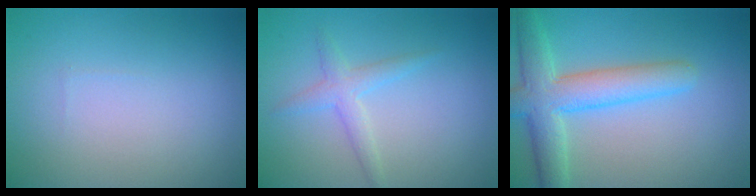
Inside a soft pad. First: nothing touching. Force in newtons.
{"total": 1.9, "press": 1.9, "slide": 0.1}
{"total": 5.8, "press": 5.8, "slide": 0.5}